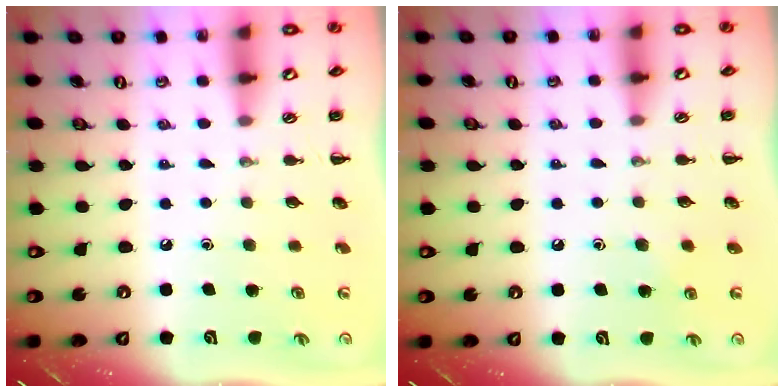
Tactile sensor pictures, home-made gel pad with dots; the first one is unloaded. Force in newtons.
{"total": 3.4, "press": 3.2, "slide": 1.2}